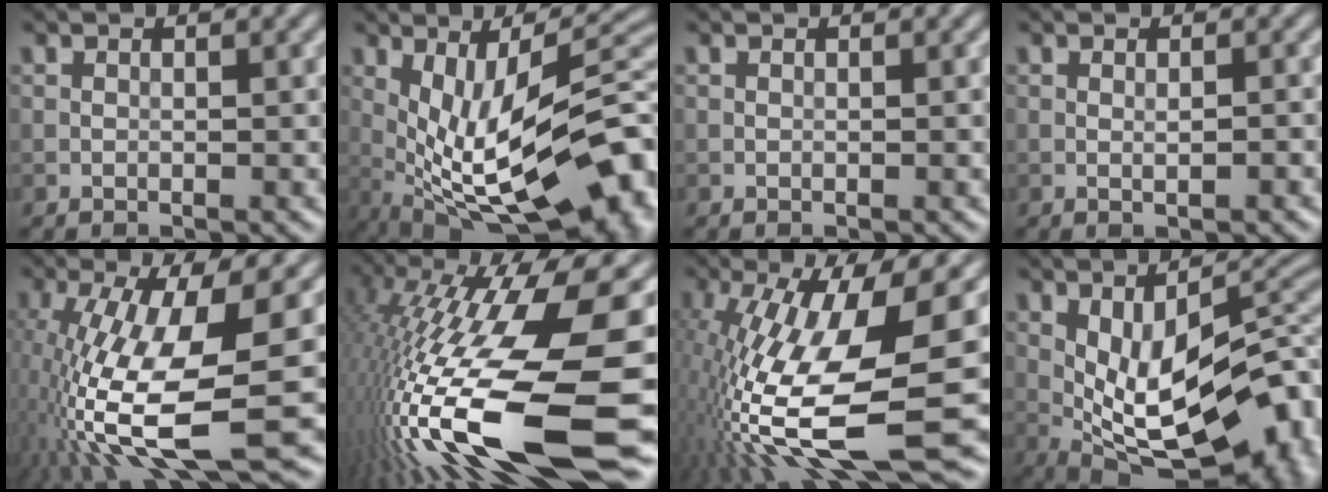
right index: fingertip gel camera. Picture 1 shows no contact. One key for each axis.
{"total": 15.7, "fx": -1.0, "fy": 6.0, "fz": 14.5, "tx": -0.199, "ty": 0.000, "tz": 0.011}
{"total": 0.0}
{"total": 0.9, "fx": -0.1, "fy": 0.1, "fz": 0.9, "tx": -0.017, "ty": 0.000, "tz": -0.001}
{"total": 13.3, "fx": -3.3, "fy": 3.9, "fz": 12.2, "tx": -0.246, "ty": -0.014, "tz": -0.053}
{"total": 18.4, "fx": -3.8, "fy": 4.2, "fz": 17.5, "tx": -0.346, "ty": -0.001, "tz": -0.065}
{"total": 14.5, "fx": -2.6, "fy": 4.3, "fz": 13.6, "tx": -0.273, "ty": -0.001, "tz": -0.038}
{"total": 14.8, "fx": -1.1, "fy": 7.1, "fz": 12.9, "tx": -0.184, "ty": -0.014, "tz": -0.009}